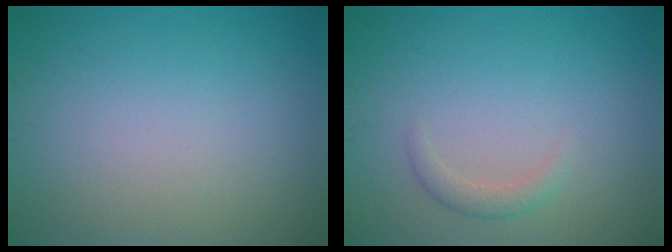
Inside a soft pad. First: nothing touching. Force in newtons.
{"total": 1.4, "press": 1.4, "slide": 0.1}